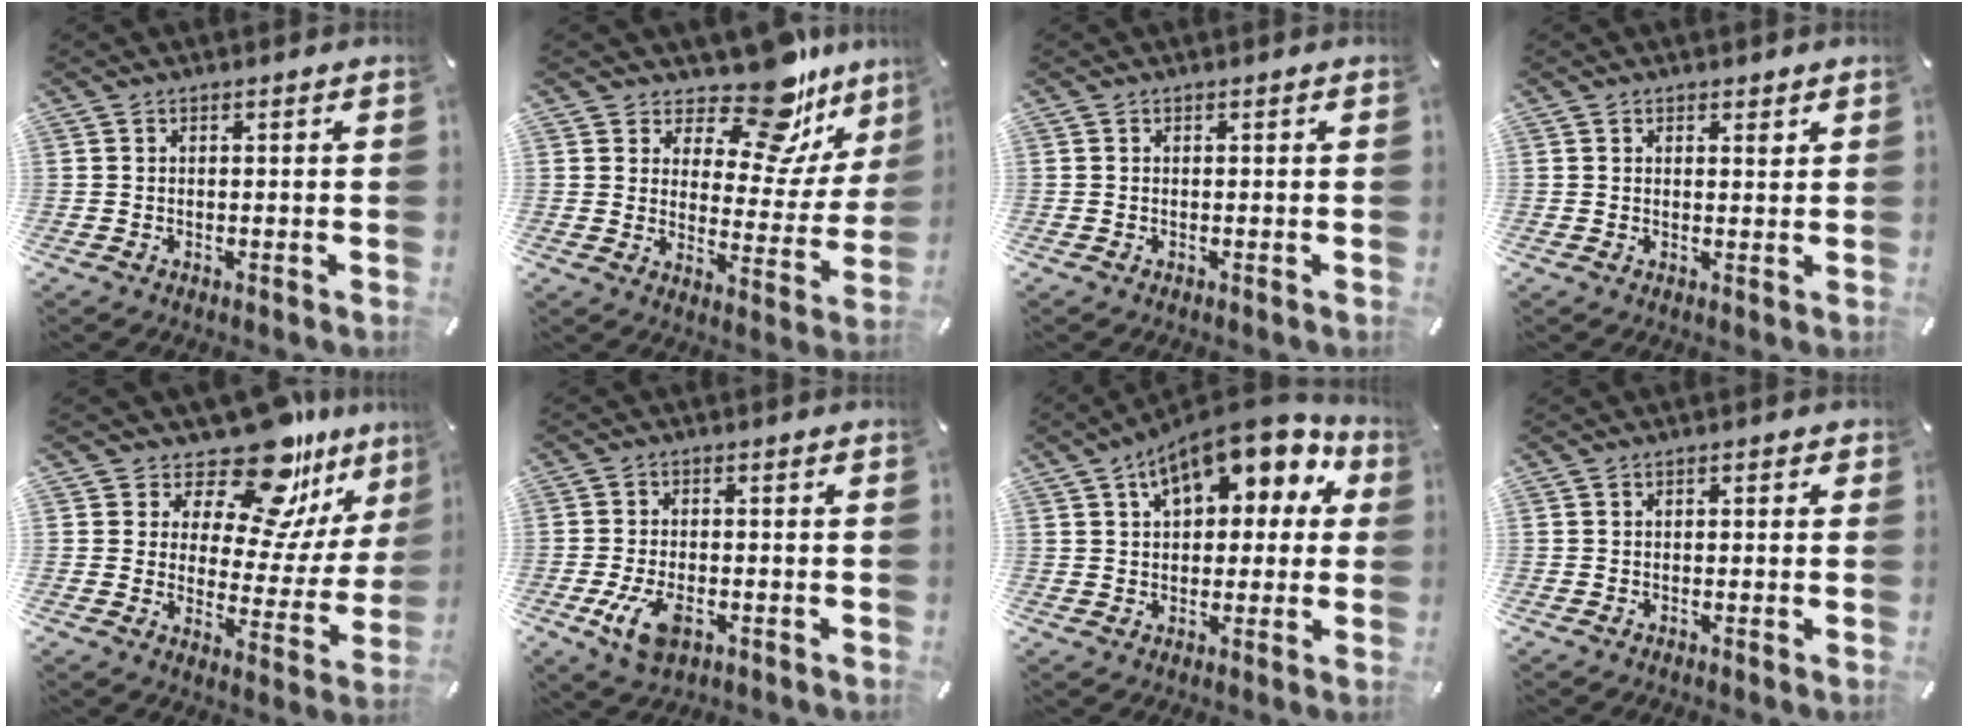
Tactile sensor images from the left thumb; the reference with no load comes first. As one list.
[{"total": 15.2, "force": [12.4, 5.7, 6.6], "torque": [-0.094, -0.112, 0.209]}, {"total": 0.0}, {"total": 1.3, "force": [0.9, 0.8, 0.4], "torque": [0.008, -0.005, 0.014]}, {"total": 16.6, "force": [14.3, 5.3, 6.6], "torque": [-0.113, -0.130, 0.242]}, {"total": 7.0, "force": [-2.7, 4.0, 5.0], "torque": [-0.117, 0.004, -0.050]}, {"total": 13.4, "force": [7.6, 7.1, 8.4], "torque": [-0.128, -0.036, 0.131]}, {"total": 0.8, "force": [-0.1, 0.6, 0.5], "torque": [-0.009, 0.005, -0.002]}]